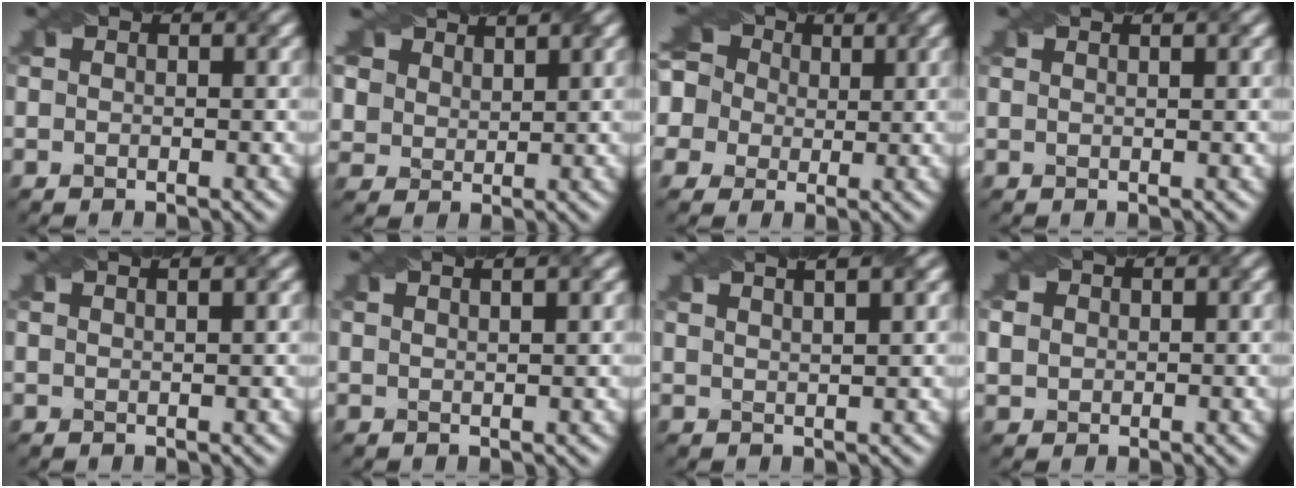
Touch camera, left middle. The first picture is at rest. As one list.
[{"total": 6.5, "force": [4.8, 3.9, 2.0], "torque": [-0.072, 0.004, 0.086]}, {"total": 9.1, "force": [2.7, 7.5, 4.4], "torque": [-0.083, 0.039, 0.007]}, {"total": 0.8, "force": [0.7, -0.1, 0.3], "torque": [-0.004, 0.003, 0.003]}, {"total": 2.4, "force": [1.7, 0.9, 1.4], "torque": [0.005, 0.012, -0.008]}, {"total": 3.1, "force": [2.2, 1.2, 1.9], "torque": [0.002, 0.025, -0.005]}, {"total": 5.2, "force": [3.6, 2.0, 3.2], "torque": [-0.009, 0.044, 0.014]}, {"total": 2.4, "force": [0.9, 2.1, 0.7], "torque": [-0.019, 0.017, 0.016]}]